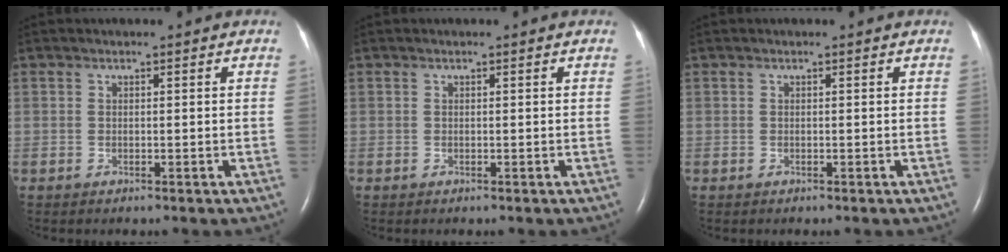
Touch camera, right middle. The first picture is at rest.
{"total": 0.0}
{"total": 0.0}